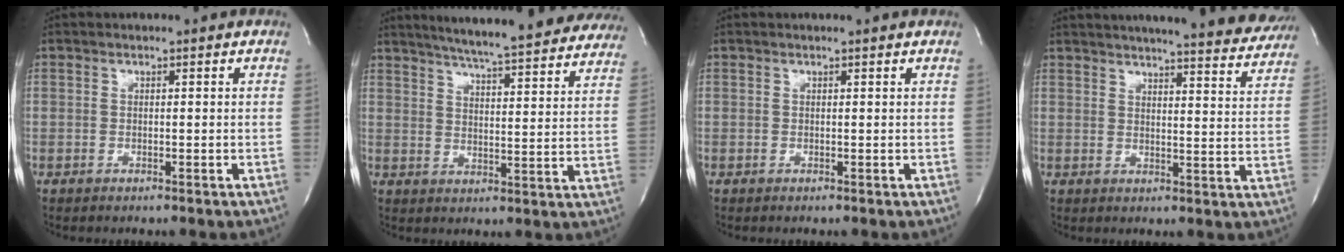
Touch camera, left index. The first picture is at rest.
{"total": 27.9, "force": [24.8, 3.3, 12.4], "torque": [-0.192, -0.046, 0.300]}
{"total": 0.8, "force": [0.8, -0.1, 0.2], "torque": [-0.011, -0.003, 0.010]}
{"total": 23.5, "force": [21.3, 3.0, 9.5], "torque": [-0.137, -0.046, 0.247]}